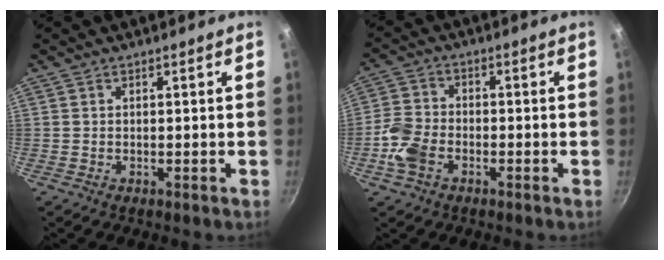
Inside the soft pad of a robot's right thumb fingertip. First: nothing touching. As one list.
[{"total": 6.9, "force": [-2.9, 4.6, 4.3], "torque": [-0.085, 0.022, -0.067]}]